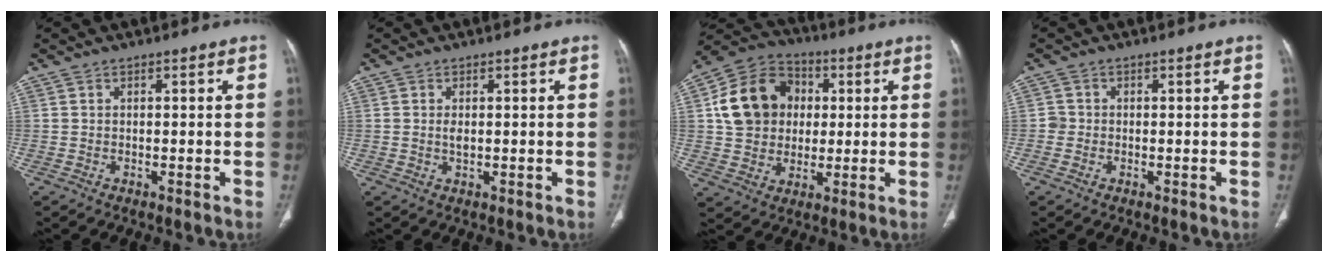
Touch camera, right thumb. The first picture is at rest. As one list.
[{"total": 1.4, "force": [0.2, 0.7, 1.2], "torque": [-0.024, -0.002, 0.007]}, {"total": 15.5, "force": [2.5, 12.8, 8.4], "torque": [-0.130, 0.017, 0.041]}, {"total": 1.5, "force": [-0.3, 1.4, 0.2], "torque": [0.005, 0.006, -0.008]}]